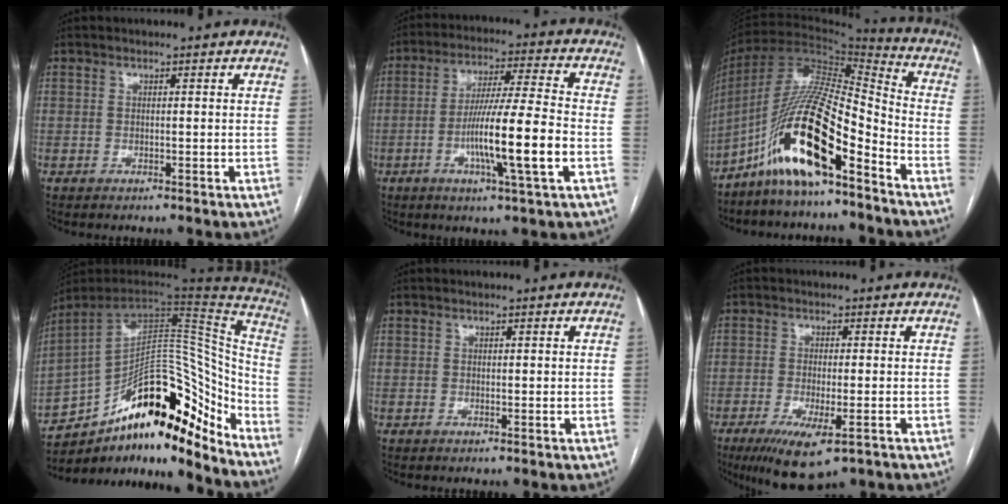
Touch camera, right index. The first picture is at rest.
{"total": 13.1, "force": [-3.5, -0.3, 12.6], "torque": [-0.230, -0.006, -0.064]}
{"total": 17.1, "force": [-10.0, 3.1, 13.5], "torque": [-0.265, 0.009, -0.179]}
{"total": 24.7, "force": [-16.7, 7.9, 16.5], "torque": [-0.217, 0.049, -0.253]}
{"total": 0.0}
{"total": 8.7, "force": [-4.9, 2.1, 6.9], "torque": [-0.116, -0.023, -0.075]}